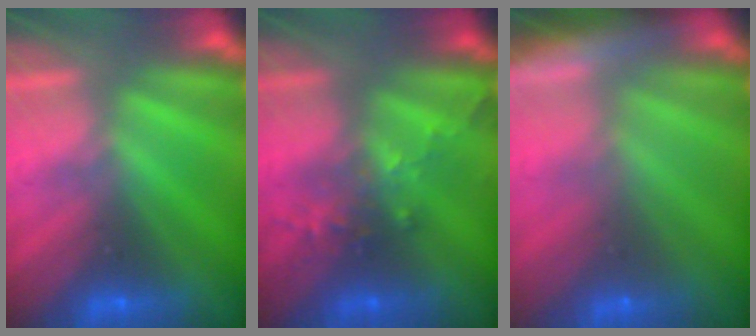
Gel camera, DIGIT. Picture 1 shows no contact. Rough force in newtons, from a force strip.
{"total": 2.8}
{"total": 8.5}